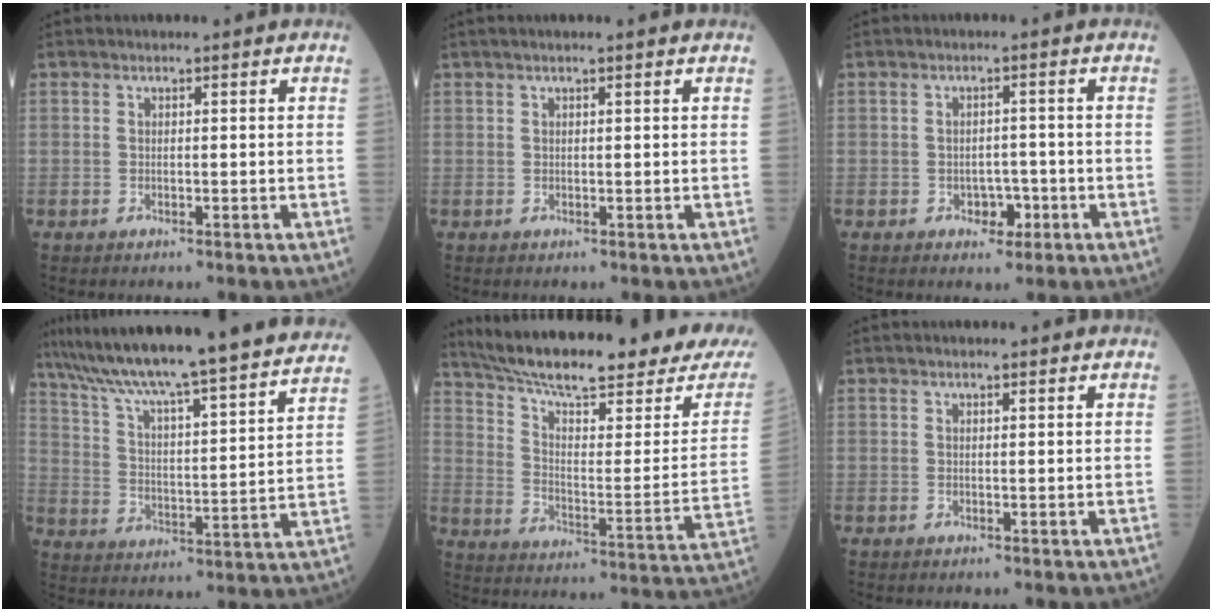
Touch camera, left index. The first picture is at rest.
{"total": 2.8, "force": [2.1, -0.2, 1.8], "torque": [-0.024, 0.023, 0.034]}
{"total": 2.8, "force": [-1.2, 2.0, 1.6], "torque": [-0.016, 0.005, -0.012]}
{"total": 29.8, "force": [26.5, 1.0, 13.7], "torque": [-0.225, -0.039, 0.364]}
{"total": 24.5, "force": [21.2, 1.8, 12.1], "torque": [-0.200, -0.053, 0.297]}
{"total": 2.6, "force": [2.3, 0.3, 1.2], "torque": [-0.013, 0.021, 0.030]}